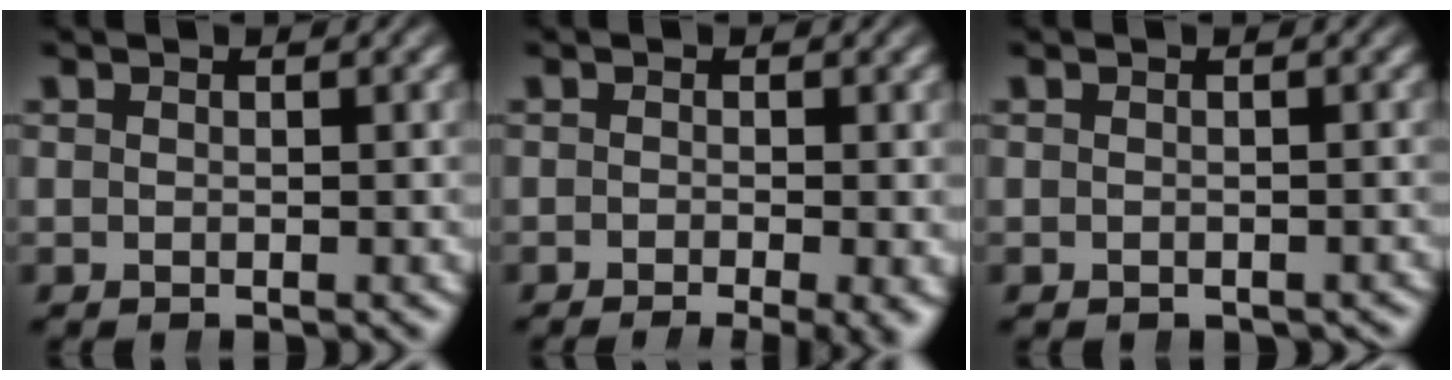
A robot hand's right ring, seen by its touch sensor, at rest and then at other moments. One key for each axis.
{"total": 3.0, "fx": -2.3, "fy": 0.1, "fz": 2.0, "tx": -0.013, "ty": -0.004, "tz": -0.032}
{"total": 0.7, "fx": -0.6, "fy": 0.4, "fz": -0.2, "tx": 0.002, "ty": -0.006, "tz": -0.004}